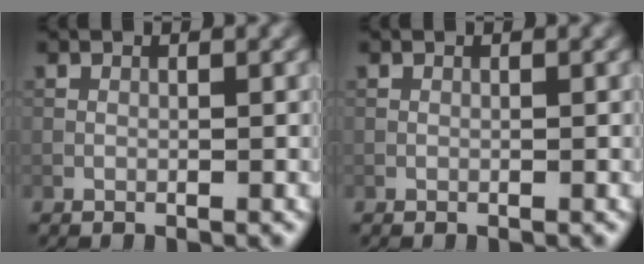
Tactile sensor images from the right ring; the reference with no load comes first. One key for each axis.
{"total": 0.0}